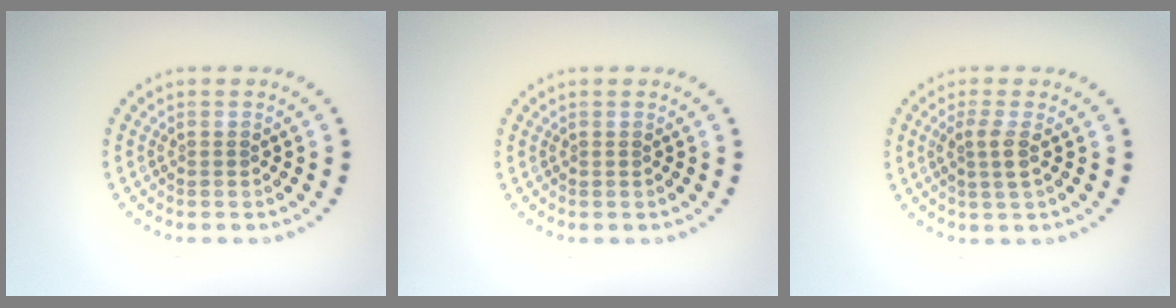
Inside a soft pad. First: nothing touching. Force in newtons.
{"total": 0.0}
{"total": 1.8, "press": 1.5, "slide": 1.0}